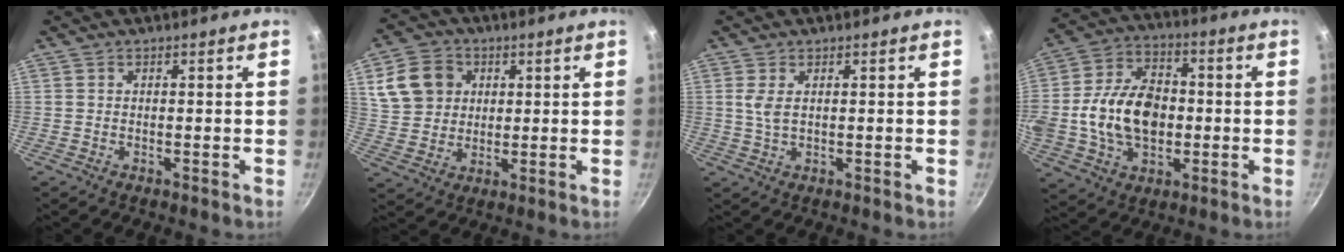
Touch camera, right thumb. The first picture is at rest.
{"total": 11.0, "force": [3.5, 9.2, 5.0], "torque": [-0.071, 0.001, 0.068]}
{"total": 2.7, "force": [0.7, 1.1, 2.4], "torque": [-0.050, -0.004, 0.017]}
{"total": 18.3, "force": [-1.3, 12.7, 13.2], "torque": [-0.214, 0.031, -0.025]}